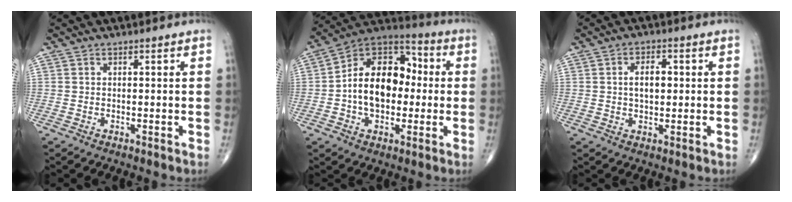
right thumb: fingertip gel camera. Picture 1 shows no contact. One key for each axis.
{"total": 17.6, "fx": -0.4, "fy": 11.7, "fz": 13.1, "tx": -0.182, "ty": 0.038, "tz": -0.015}
{"total": 5.0, "fx": 0.6, "fy": 2.8, "fz": 4.1, "tx": -0.064, "ty": 0.004, "tz": 0.010}